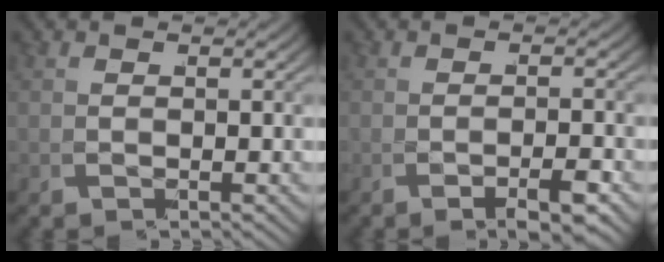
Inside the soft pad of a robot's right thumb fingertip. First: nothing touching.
{"total": 2.1, "force": [-1.6, -0.8, 1.1], "torque": [-0.026, 0.001, -0.024]}